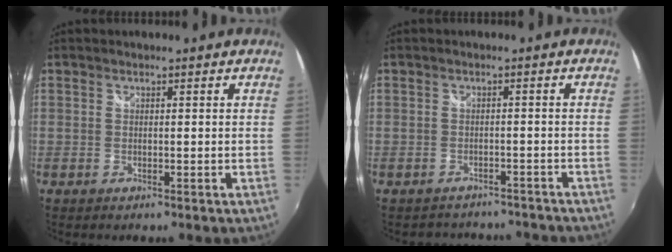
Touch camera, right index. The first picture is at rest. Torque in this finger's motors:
{"motor_torque": [0.01, 0.01, -0.01, 0.00]}